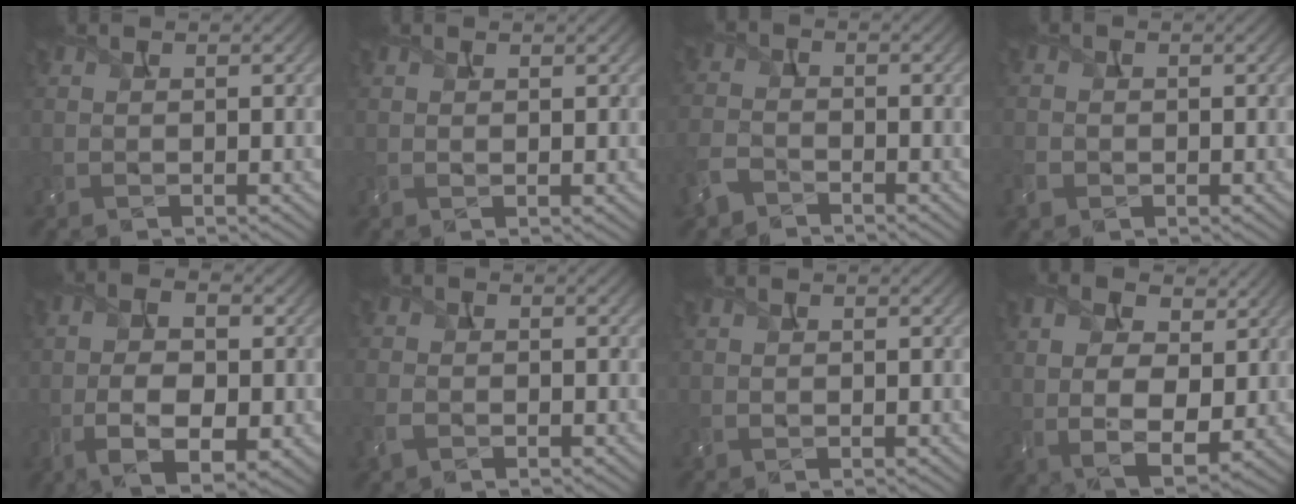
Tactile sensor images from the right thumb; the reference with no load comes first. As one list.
[{"total": 0.8, "force": [0.5, 0.2, 0.5], "torque": [-0.013, 0.003, 0.008]}, {"total": 3.9, "force": [-2.7, 2.2, 1.9], "torque": [-0.049, -0.006, -0.070]}, {"total": 2.1, "force": [-0.7, 1.7, 1.0], "torque": [-0.027, -0.003, -0.020]}, {"total": 9.3, "force": [-1.9, 4.9, 7.6], "torque": [-0.146, -0.010, -0.029]}, {"total": 3.1, "force": [-1.5, 2.0, 1.8], "torque": [-0.050, -0.006, -0.040]}, {"total": 0.0}, {"total": 10.5, "force": [3.3, 6.4, 7.7], "torque": [-0.185, 0.006, 0.061]}]